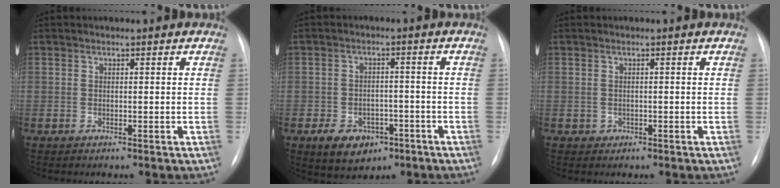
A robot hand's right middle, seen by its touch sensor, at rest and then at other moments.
{"total": 7.3, "force": [-3.9, 4.9, 3.8], "torque": [-0.062, 0.008, -0.050]}
{"total": 0.7, "force": [-0.2, 0.6, 0.0], "torque": [0.000, 0.003, -0.003]}